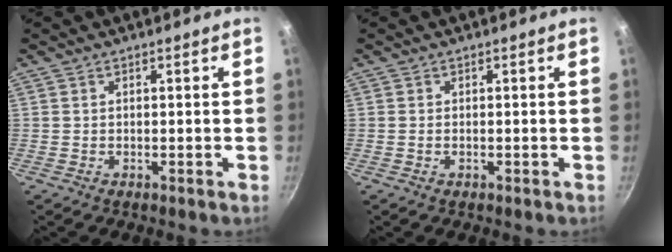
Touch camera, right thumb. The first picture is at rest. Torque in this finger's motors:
{"motor_torque": [-0.58, 0.19, -0.30, 0.15, -0.04]}